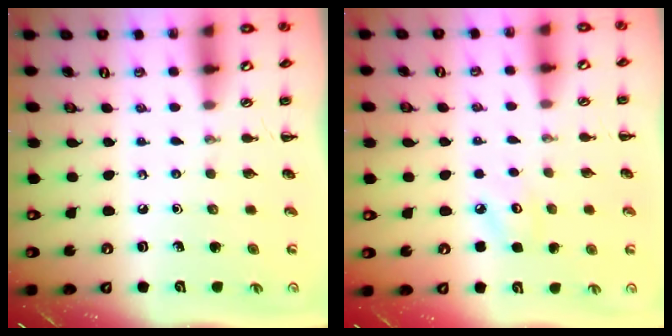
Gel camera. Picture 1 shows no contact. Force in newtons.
{"total": 4.4, "press": 4.2, "slide": 1.1}